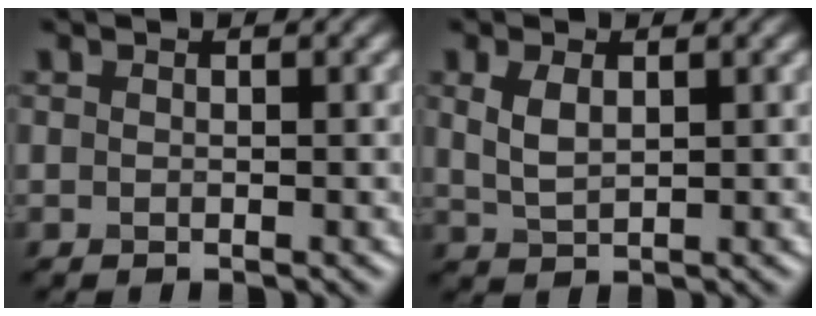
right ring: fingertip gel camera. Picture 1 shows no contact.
{"total": 2.4, "force": [0.8, 1.2, 1.8], "torque": [-0.045, -0.001, 0.022]}